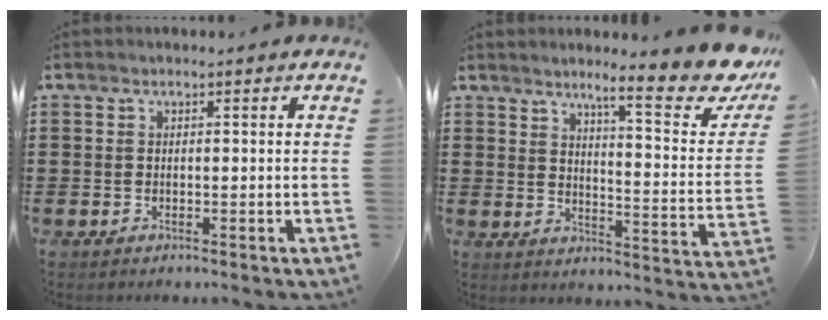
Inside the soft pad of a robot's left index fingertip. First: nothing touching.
{"total": 10.7, "force": [8.0, 0.7, 7.1], "torque": [-0.112, -0.056, 0.122]}